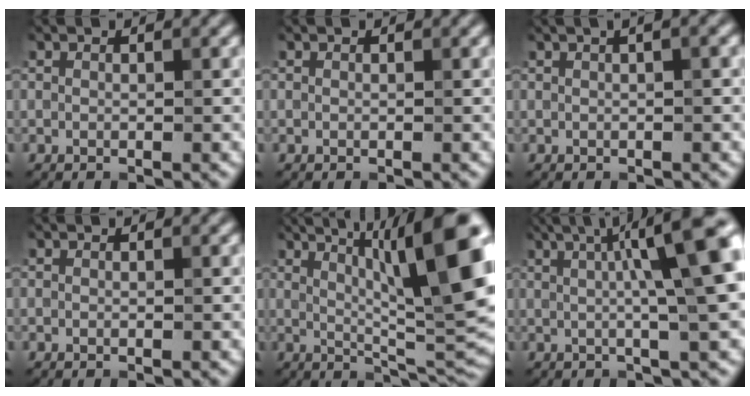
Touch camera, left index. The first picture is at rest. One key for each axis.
{"total": 0.0}
{"total": 4.2, "fx": 1.8, "fy": 2.0, "fz": 3.3, "tx": -0.019, "ty": 0.024, "tz": 0.002}
{"total": 0.0}
{"total": 13.2, "fx": 3.9, "fy": 3.0, "fz": 12.3, "tx": -0.147, "ty": 0.010, "tz": 0.063}
{"total": 9.6, "fx": 2.2, "fy": 1.9, "fz": 9.1, "tx": -0.091, "ty": 0.020, "tz": 0.024}